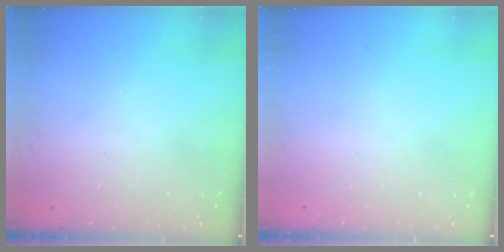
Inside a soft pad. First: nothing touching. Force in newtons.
{"total": 0.0}